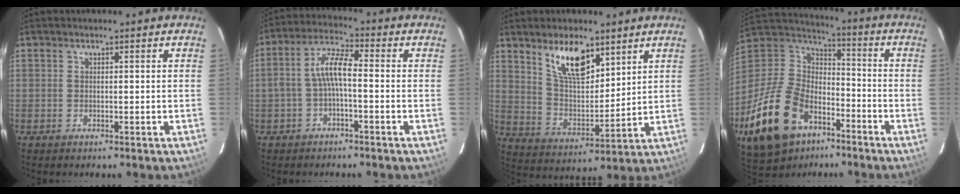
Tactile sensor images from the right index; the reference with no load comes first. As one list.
[{"total": 6.0, "force": [-1.5, 1.7, 5.6], "torque": [-0.125, 0.019, -0.030]}, {"total": 12.1, "force": [7.7, 5.0, 7.9], "torque": [-0.137, -0.001, 0.151]}, {"total": 24.4, "force": [-13.0, 15.0, 14.2], "torque": [-0.325, -0.004, -0.210]}]